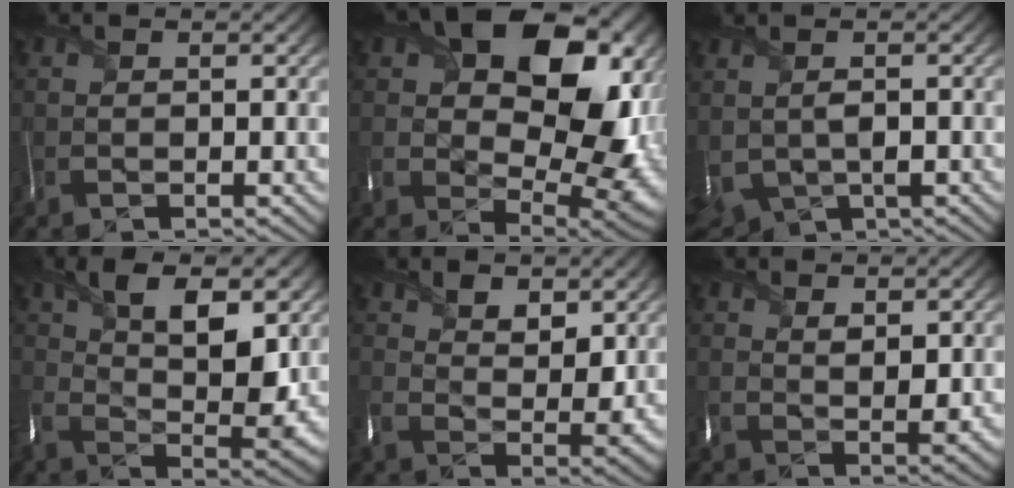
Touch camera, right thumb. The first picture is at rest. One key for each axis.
{"total": 17.1, "fx": 4.5, "fy": 11.2, "fz": 12.1, "tx": -0.186, "ty": -0.015, "tz": 0.094}
{"total": 5.5, "fx": -0.8, "fy": 3.7, "fz": 4.0, "tx": -0.097, "ty": -0.018, "tz": -0.011}
{"total": 10.7, "fx": 4.5, "fy": 5.9, "fz": 7.6, "tx": -0.152, "ty": -0.009, "tz": 0.083}
{"total": 6.2, "fx": 3.7, "fy": 3.8, "fz": 3.2, "tx": -0.064, "ty": -0.014, "tz": 0.066}
{"total": 3.0, "fx": 1.9, "fy": 1.4, "fz": 1.8, "tx": -0.035, "ty": -0.006, "tz": 0.042}